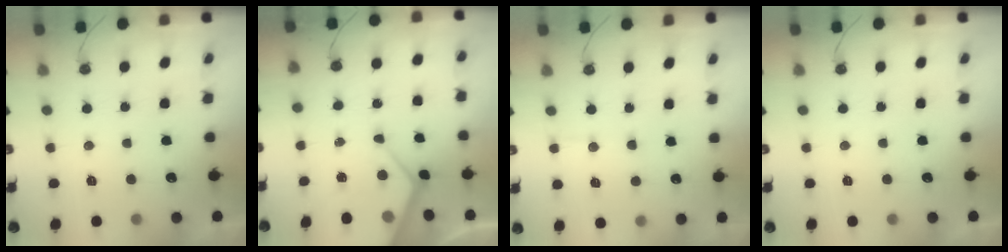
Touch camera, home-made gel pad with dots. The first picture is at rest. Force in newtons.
{"total": 9.4, "press": 9.4, "slide": 0.8}
{"total": 5.7, "press": 5.7, "slide": 0.3}
{"total": 0.0}